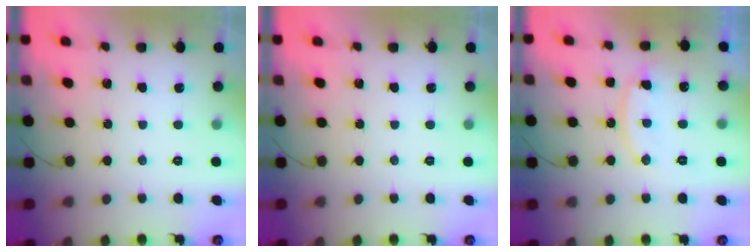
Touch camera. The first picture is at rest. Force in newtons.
{"total": 0.0}
{"total": 12.6, "press": 12.5, "slide": 0.9}